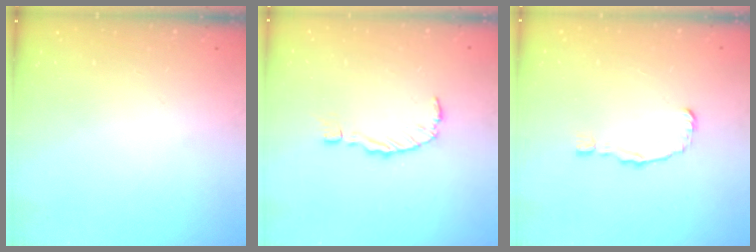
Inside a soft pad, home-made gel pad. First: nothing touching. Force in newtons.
{"total": 0.0}
{"total": 1.6, "press": 1.5, "slide": 0.1}